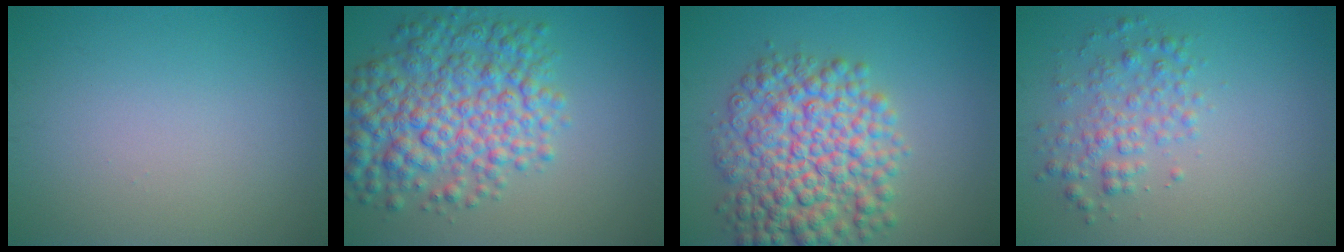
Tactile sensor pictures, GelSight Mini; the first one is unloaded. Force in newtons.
{"total": 8.2, "press": 8.2, "slide": 0.2}
{"total": 9.1, "press": 9.1, "slide": 0.2}
{"total": 2.9, "press": 2.9, "slide": 0.0}